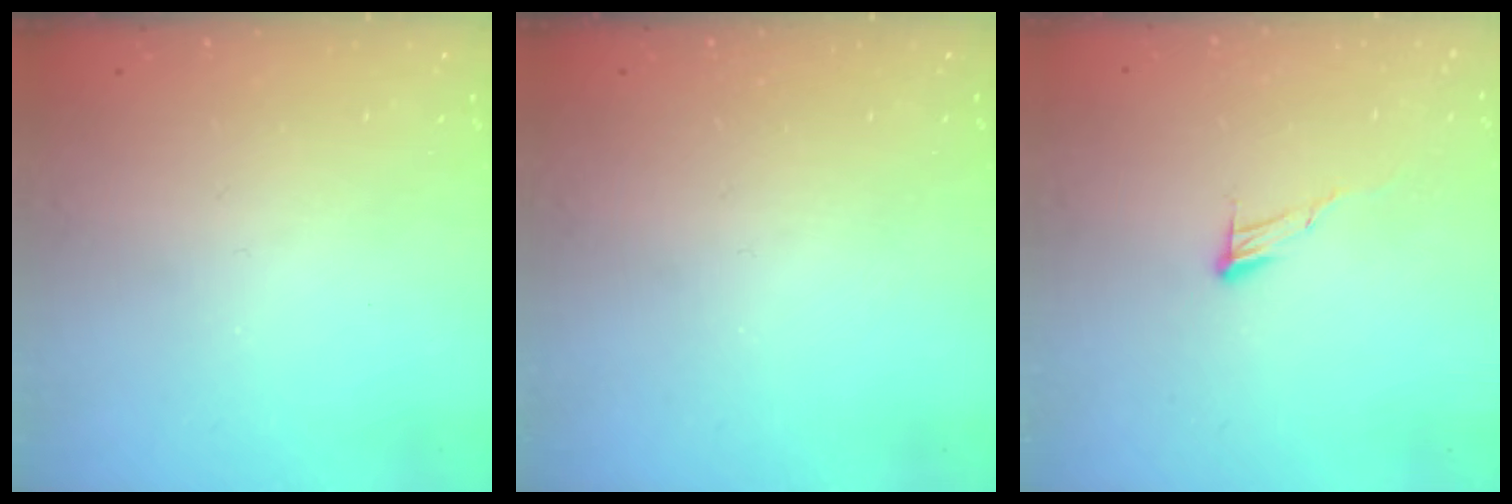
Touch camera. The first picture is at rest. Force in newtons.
{"total": 0.0}
{"total": 6.5, "press": 6.5, "slide": 0.4}